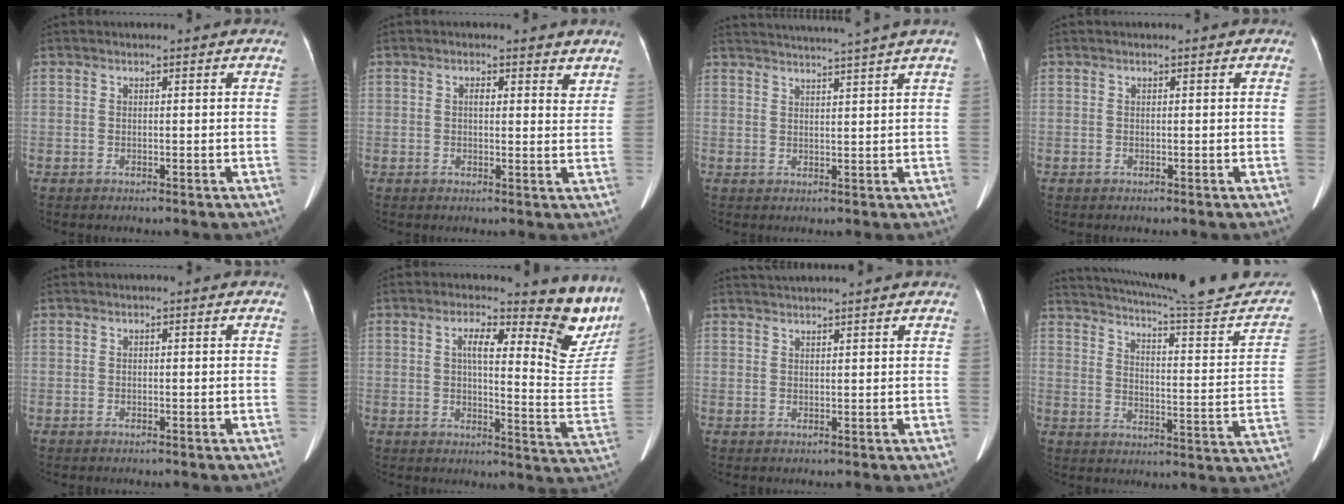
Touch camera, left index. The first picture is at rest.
{"total": 3.5, "force": [2.2, 1.5, 2.3], "torque": [-0.028, 0.006, 0.026]}
{"total": 9.8, "force": [8.8, -2.5, 3.6], "torque": [-0.051, -0.008, 0.117]}
{"total": 0.0}
{"total": 0.0}
{"total": 14.7, "force": [10.8, 3.2, 9.4], "torque": [-0.094, -0.030, 0.110]}
{"total": 6.6, "force": [6.1, -0.8, 2.4], "torque": [-0.034, 0.034, 0.084]}
{"total": 24.3, "force": [22.2, 1.2, 9.8], "torque": [-0.142, -0.057, 0.284]}